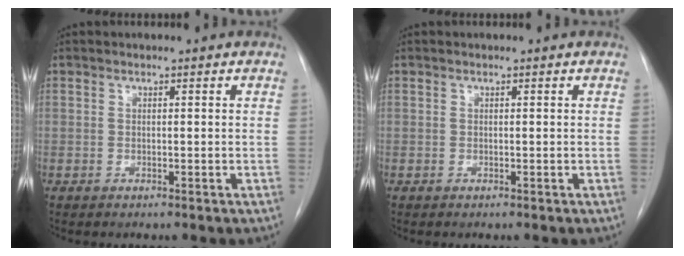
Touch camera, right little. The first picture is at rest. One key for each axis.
{"total": 0.0}